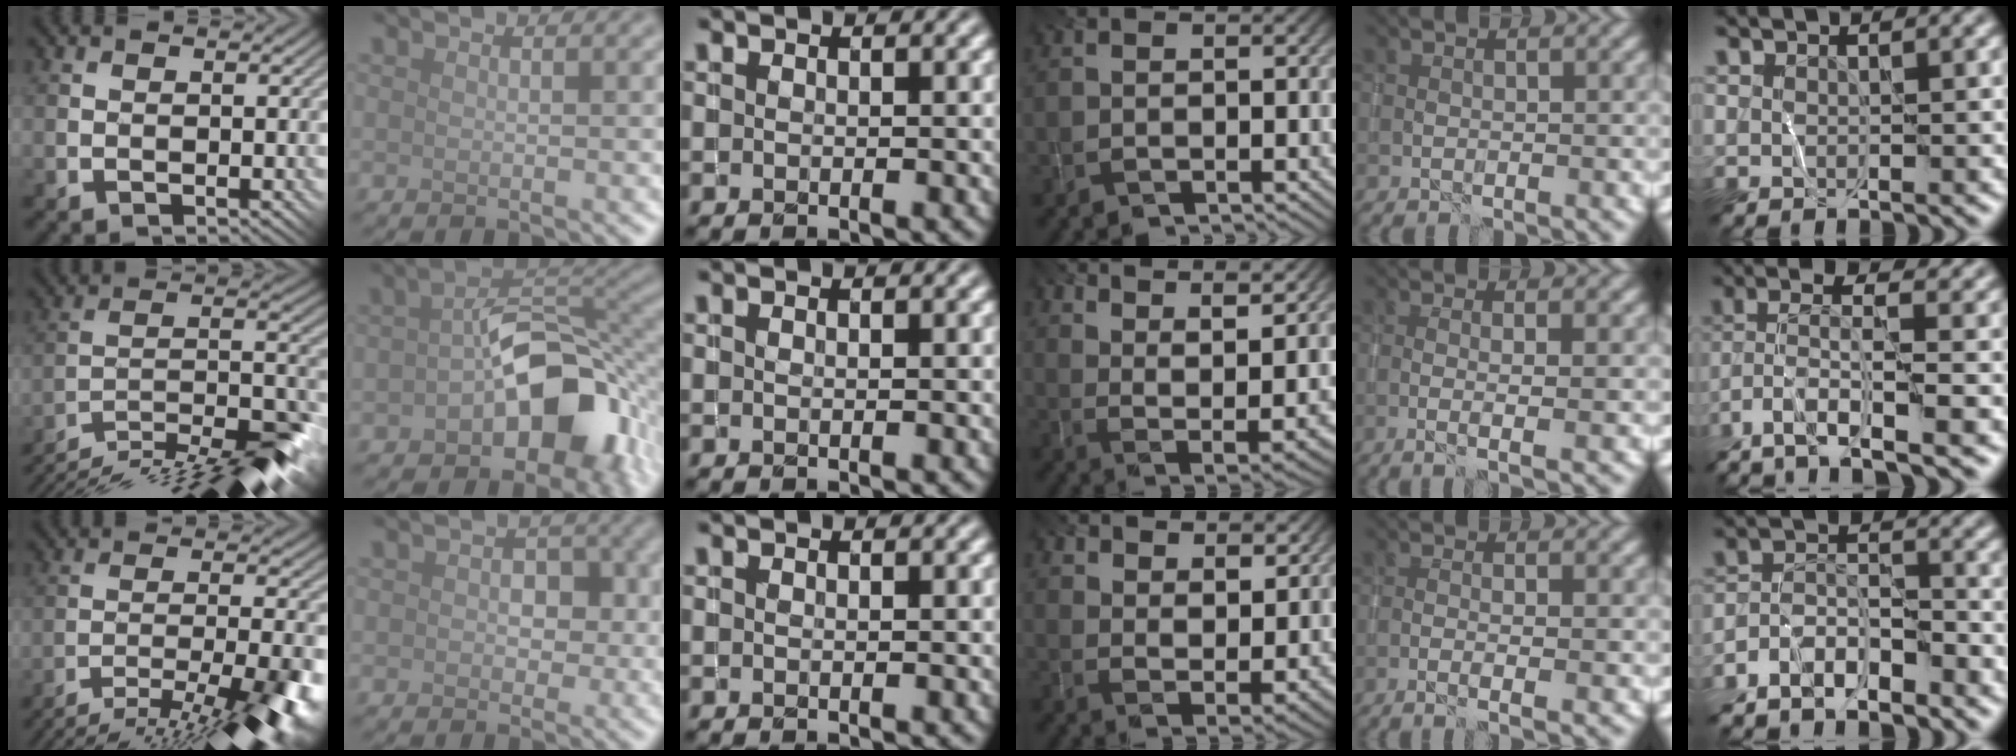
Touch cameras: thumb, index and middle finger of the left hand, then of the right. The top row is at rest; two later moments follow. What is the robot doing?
{"motion": "wrap", "object": "yarn"}